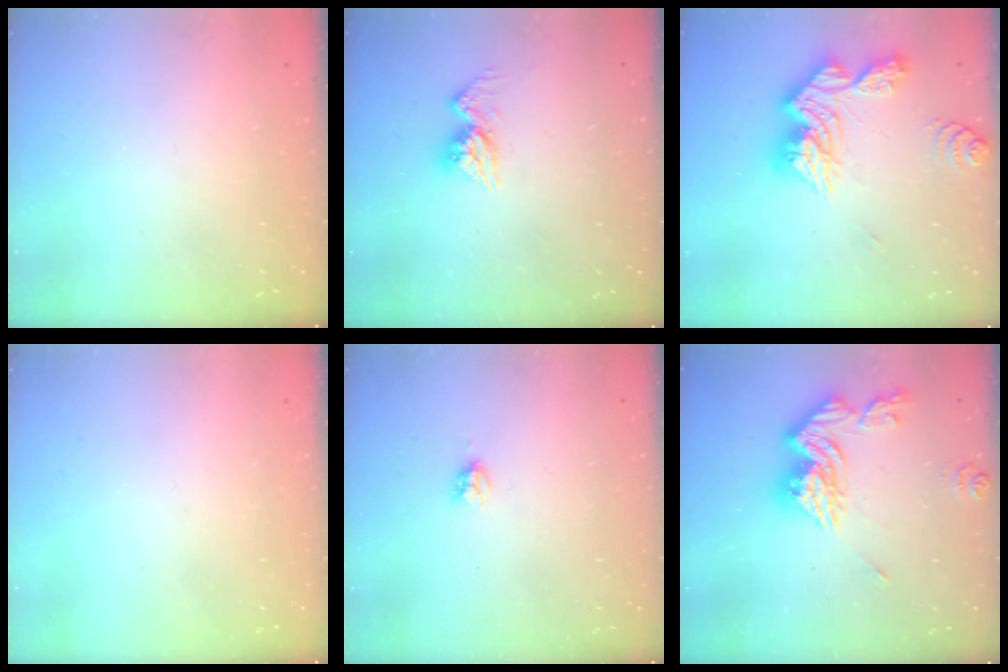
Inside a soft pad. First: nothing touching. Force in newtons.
{"total": 10.0, "press": 9.9, "slide": 0.8}
{"total": 17.4, "press": 17.3, "slide": 1.7}
{"total": 0.0}
{"total": 3.7, "press": 3.7, "slide": 0.1}
{"total": 15.7, "press": 15.6, "slide": 1.7}